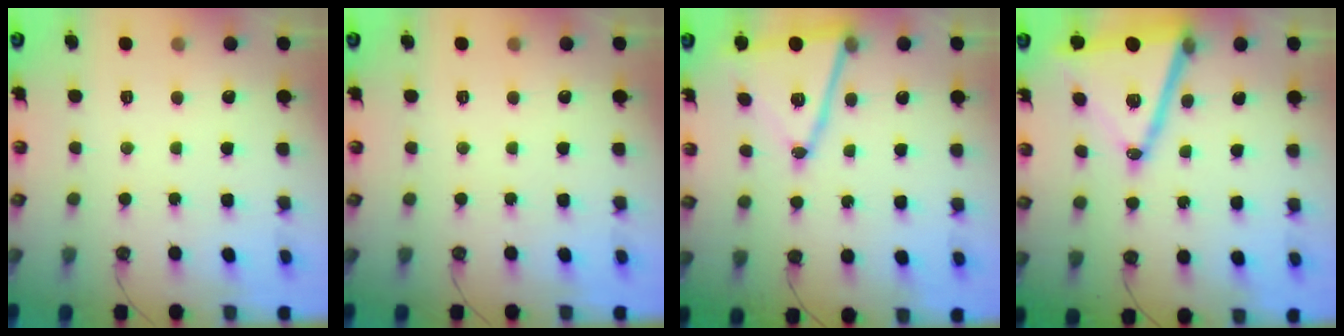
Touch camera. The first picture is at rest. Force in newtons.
{"total": 0.0}
{"total": 15.0, "press": 14.6, "slide": 3.7}
{"total": 18.5, "press": 18.1, "slide": 3.9}